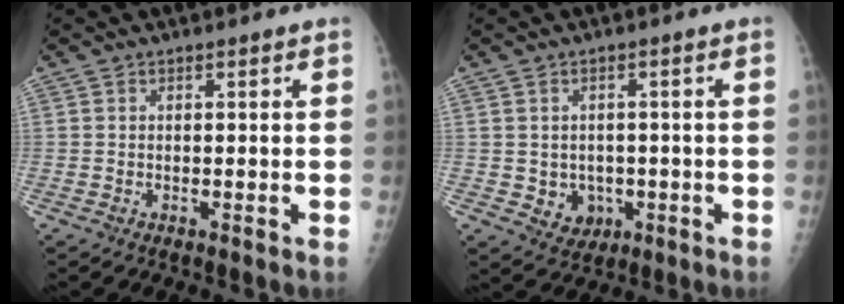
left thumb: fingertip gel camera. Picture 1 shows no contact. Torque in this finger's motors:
{"motor_torque": [-0.15, 0.11, -0.01, -0.02, 0.03]}